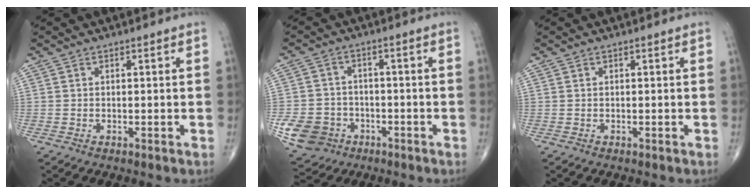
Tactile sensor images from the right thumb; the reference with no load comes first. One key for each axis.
{"total": 8.9, "fx": -3.4, "fy": 7.7, "fz": 3.0, "tx": -0.049, "ty": 0.020, "tz": -0.052}
{"total": 0.0}